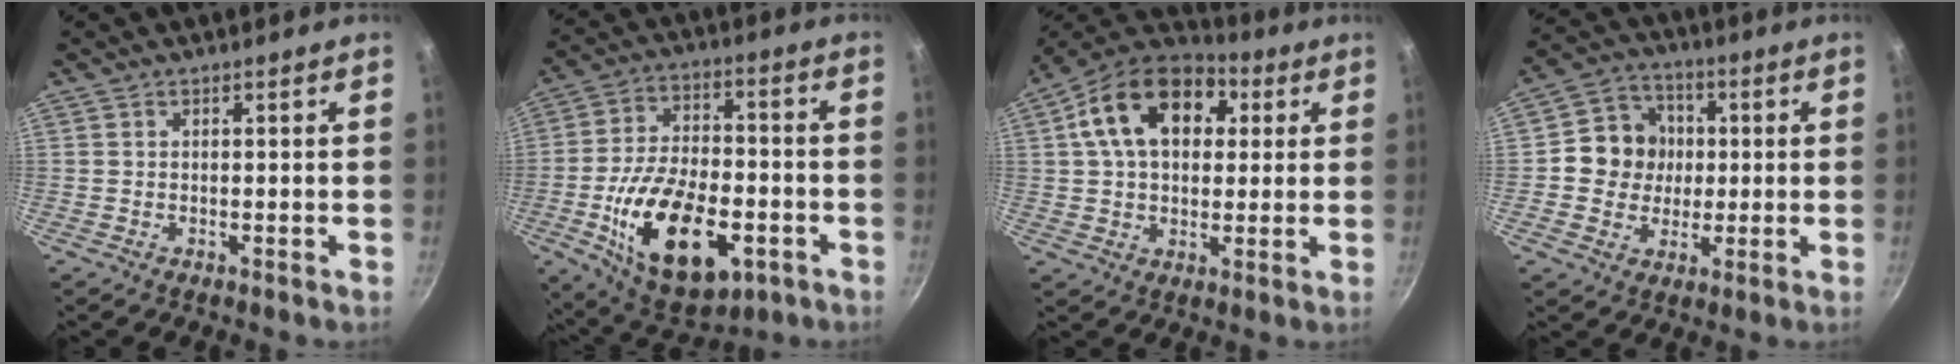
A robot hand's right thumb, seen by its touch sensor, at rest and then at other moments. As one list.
[{"total": 22.0, "force": [-7.0, 11.9, 17.2], "torque": [-0.281, 0.024, -0.107]}, {"total": 18.2, "force": [4.9, 12.3, 12.4], "torque": [-0.187, 0.021, 0.064]}, {"total": 10.2, "force": [0.5, 9.5, 3.9], "torque": [-0.026, 0.017, -0.005]}]